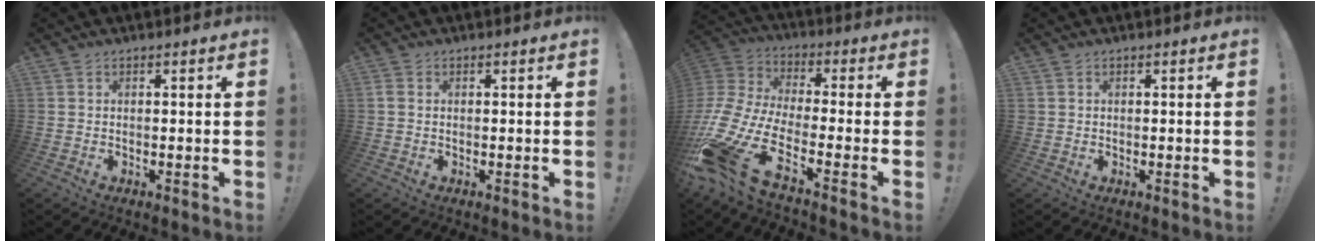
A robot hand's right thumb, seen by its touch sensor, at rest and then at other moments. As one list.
[{"total": 0.7, "force": [0.1, 0.4, 0.6], "torque": [-0.013, 0.004, 0.002]}, {"total": 15.0, "force": [-8.8, 5.1, 11.0], "torque": [-0.245, 0.015, -0.155]}, {"total": 0.6, "force": [0.2, 0.6, 0.0], "torque": [-0.007, 0.006, 0.005]}]